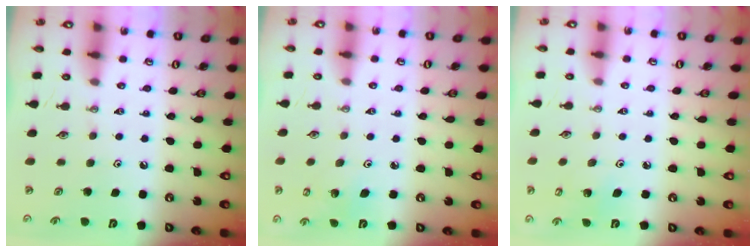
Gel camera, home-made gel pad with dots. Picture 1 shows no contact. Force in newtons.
{"total": 4.0, "press": 3.9, "slide": 0.8}
{"total": 3.6, "press": 3.6, "slide": 0.4}